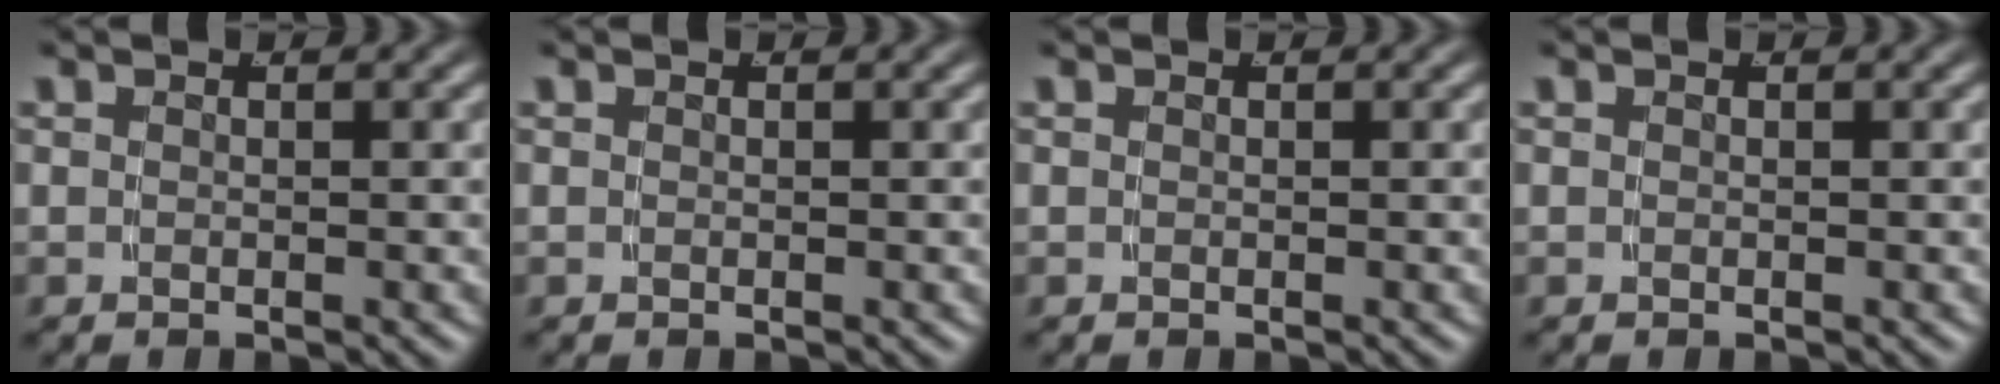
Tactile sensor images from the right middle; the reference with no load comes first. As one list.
[{"total": 0.0}, {"total": 0.0}, {"total": 0.0}]